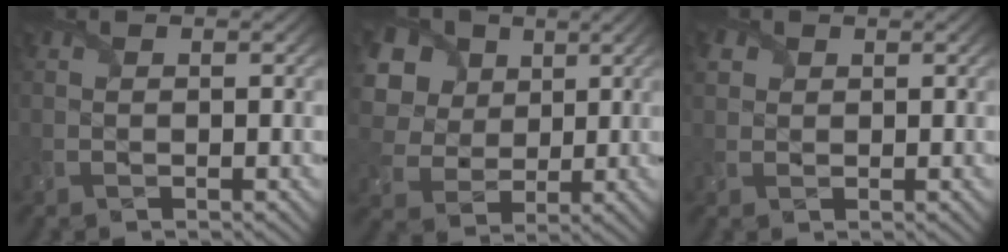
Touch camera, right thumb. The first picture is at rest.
{"total": 11.7, "force": [4.7, 8.8, 6.0], "torque": [-0.180, 0.024, 0.094]}
{"total": 1.7, "force": [0.8, 1.4, 0.5], "torque": [-0.016, 0.001, 0.015]}